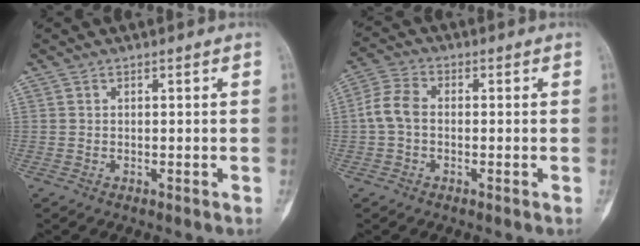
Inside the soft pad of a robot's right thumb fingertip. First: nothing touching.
{"total": 5.6, "force": [-0.5, 3.8, 4.0], "torque": [-0.082, 0.014, -0.019]}